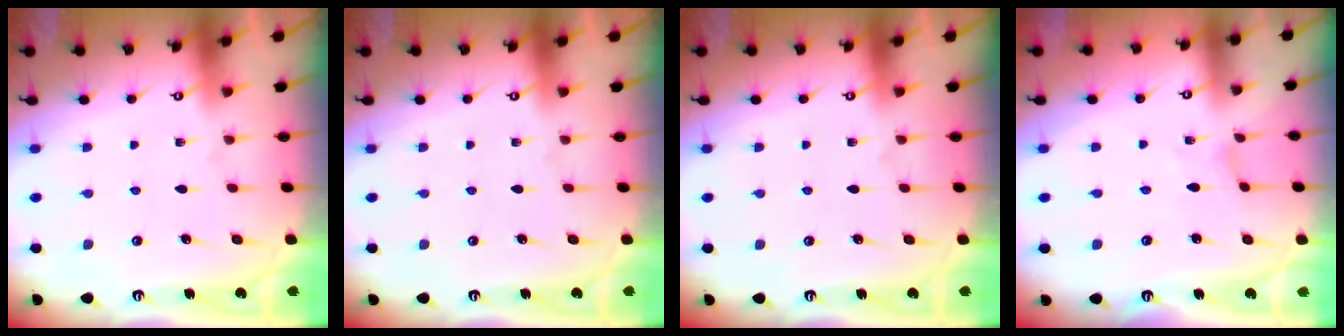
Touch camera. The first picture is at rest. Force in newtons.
{"total": 0.0}
{"total": 0.0}
{"total": 0.0}